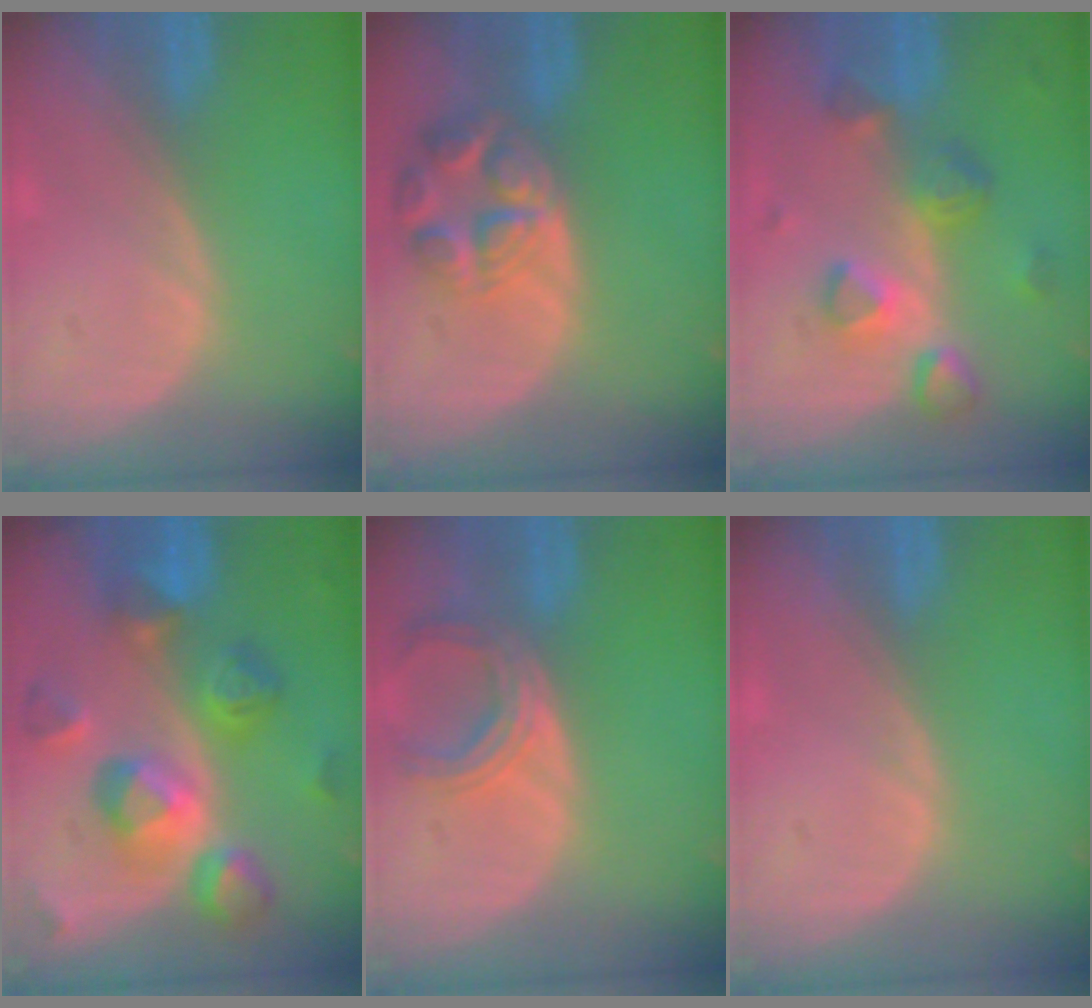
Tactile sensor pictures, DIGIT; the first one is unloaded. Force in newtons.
{"total": 7.9, "press": 7.0, "slide": 3.6}
{"total": 7.8, "press": 6.9, "slide": 3.7}
{"total": 11.4, "press": 11.4, "slide": 1.0}
{"total": 5.8, "press": 5.6, "slide": 1.6}
{"total": 0.5, "press": 0.1, "slide": 0.5}